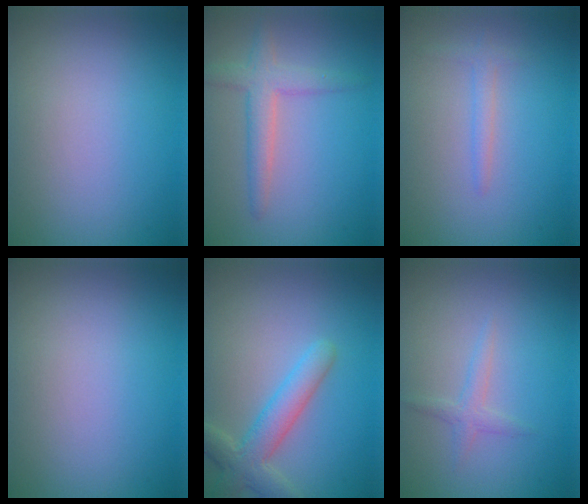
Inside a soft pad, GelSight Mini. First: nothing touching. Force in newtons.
{"total": 3.0, "press": 3.0, "slide": 0.1}
{"total": 1.3, "press": 1.3, "slide": 0.1}
{"total": 0.0}
{"total": 3.9, "press": 3.9, "slide": 0.4}
{"total": 1.3, "press": 1.3, "slide": 0.1}